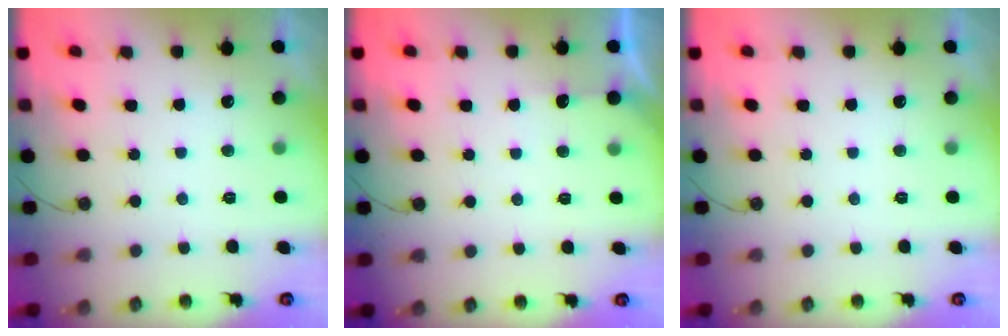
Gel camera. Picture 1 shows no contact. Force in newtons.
{"total": 2.9, "press": 2.8, "slide": 0.4}
{"total": 0.0}